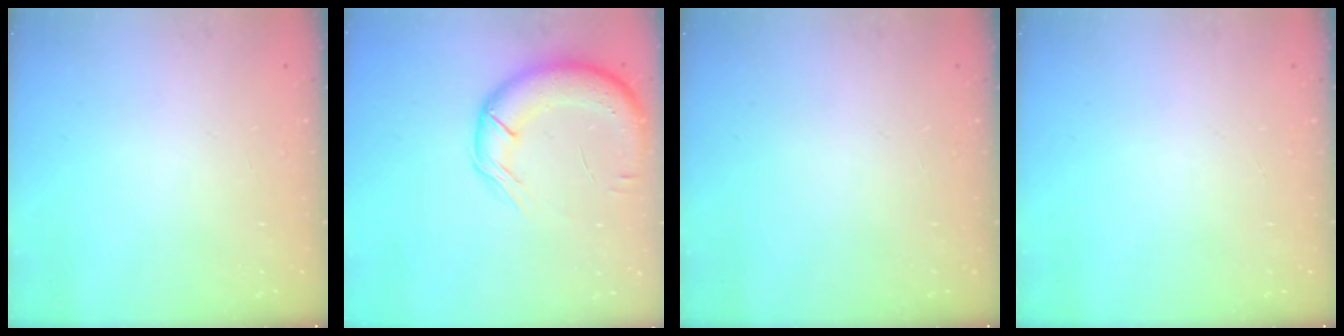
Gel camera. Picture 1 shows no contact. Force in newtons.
{"total": 14.4, "press": 14.0, "slide": 3.5}
{"total": 0.0}
{"total": 0.0}